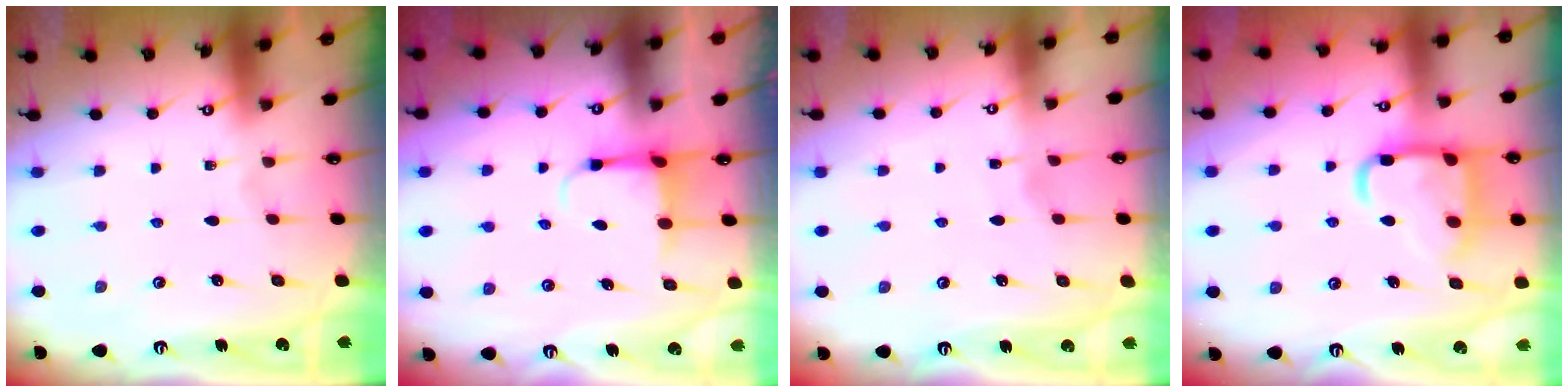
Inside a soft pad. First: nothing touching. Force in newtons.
{"total": 3.9, "press": 3.7, "slide": 1.2}
{"total": 2.2, "press": 2.2, "slide": 0.3}
{"total": 15.9, "press": 15.8, "slide": 1.3}